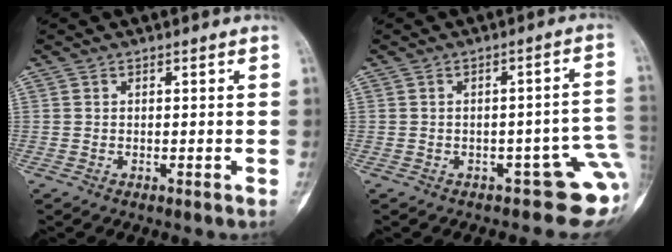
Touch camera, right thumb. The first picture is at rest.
{"total": 9.3, "force": [-3.2, 4.2, 7.7], "torque": [-0.053, 0.022, -0.037]}